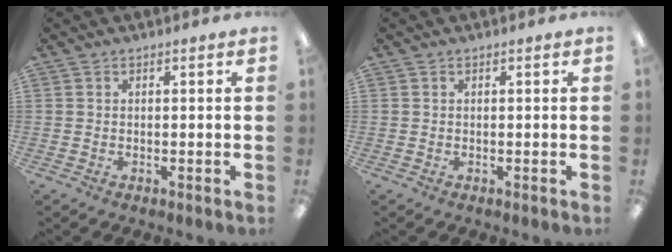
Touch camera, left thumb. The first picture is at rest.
{"total": 0.0}